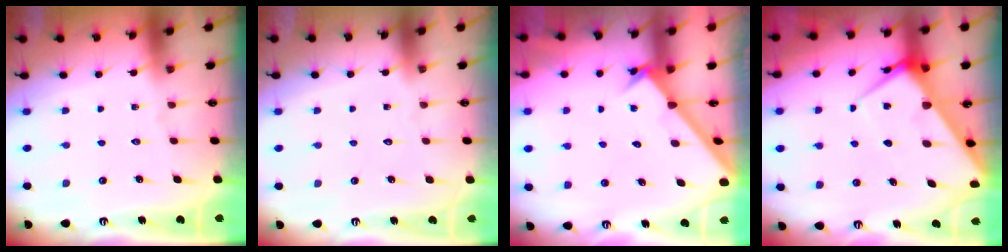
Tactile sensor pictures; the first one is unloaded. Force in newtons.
{"total": 1.8, "press": 1.8, "slide": 0.1}
{"total": 2.2, "press": 2.2, "slide": 0.2}
{"total": 7.2, "press": 7.2, "slide": 0.7}